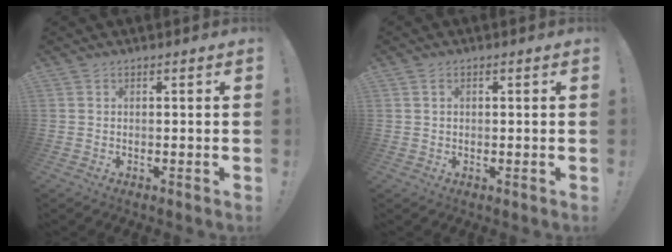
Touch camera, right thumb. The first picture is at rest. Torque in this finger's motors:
{"motor_torque": [-0.02, -0.08, -0.13, 0.38, 0.07]}